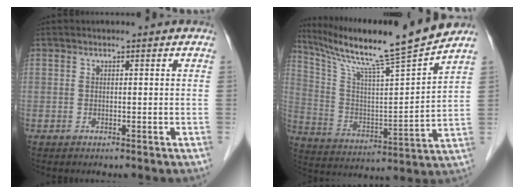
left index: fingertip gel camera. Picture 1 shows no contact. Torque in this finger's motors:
{"motor_torque": [-0.07, -0.12, 0.15, 0.09]}